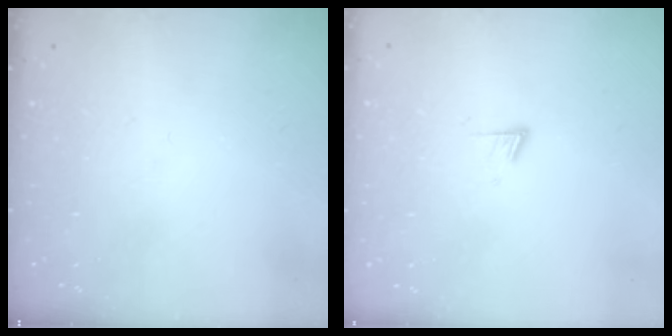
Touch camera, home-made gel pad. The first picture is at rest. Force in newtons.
{"total": 5.1, "press": 5.1, "slide": 0.6}